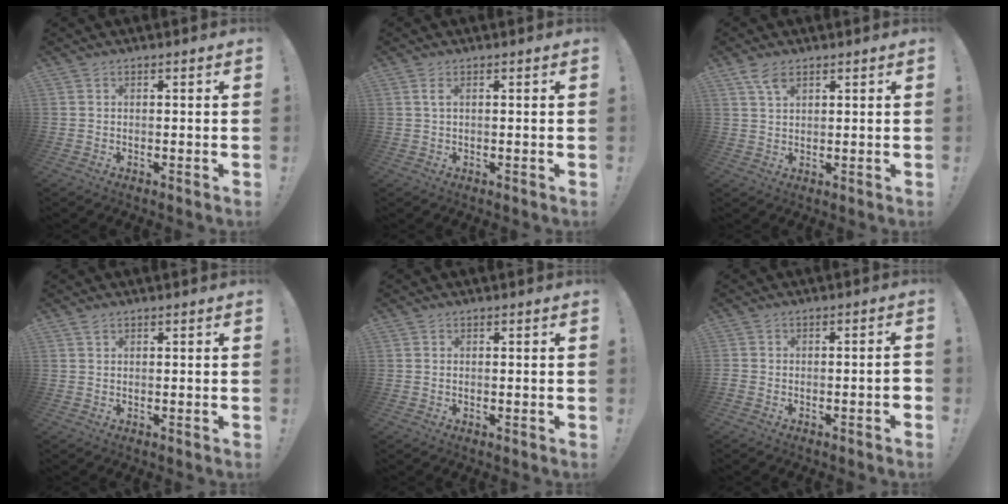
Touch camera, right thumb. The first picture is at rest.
{"total": 1.8, "force": [0.7, 0.3, 1.6], "torque": [-0.031, 0.002, 0.010]}
{"total": 4.5, "force": [3.0, 2.1, 2.7], "torque": [-0.042, -0.013, 0.051]}
{"total": 0.8, "force": [0.7, 0.4, 0.2], "torque": [0.003, -0.002, 0.012]}
{"total": 0.0}
{"total": 3.1, "force": [-1.5, 0.5, 2.7], "torque": [-0.039, 0.004, -0.023]}